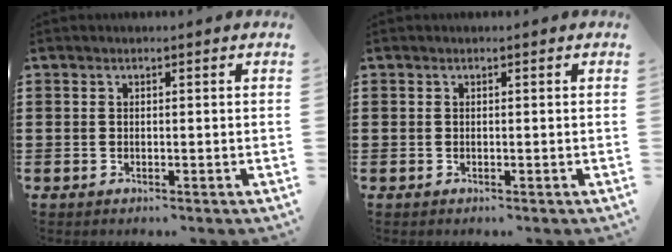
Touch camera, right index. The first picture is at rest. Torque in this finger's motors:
{"motor_torque": [0.26, 0.59, 0.00, 0.00]}